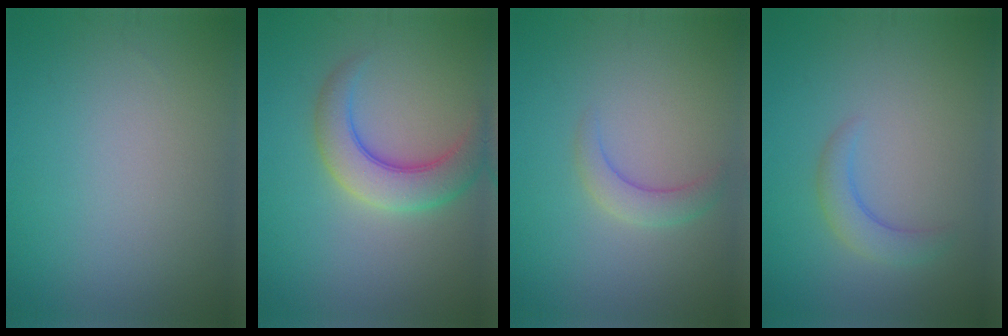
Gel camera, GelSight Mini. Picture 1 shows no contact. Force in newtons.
{"total": 5.2, "press": 5.2, "slide": 0.3}
{"total": 2.1, "press": 2.1, "slide": 0.3}
{"total": 2.3, "press": 2.3, "slide": 0.4}